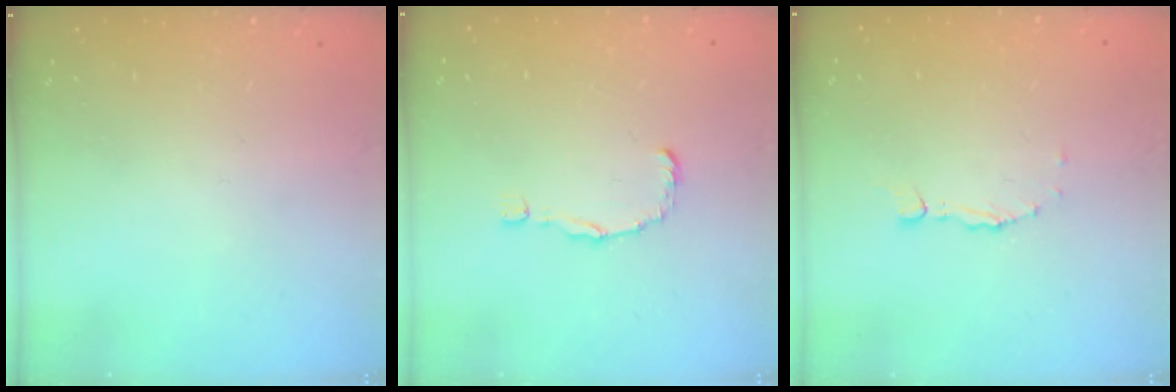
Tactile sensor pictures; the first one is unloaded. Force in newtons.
{"total": 1.5, "press": 1.5, "slide": 0.2}
{"total": 1.0, "press": 1.0, "slide": 0.2}